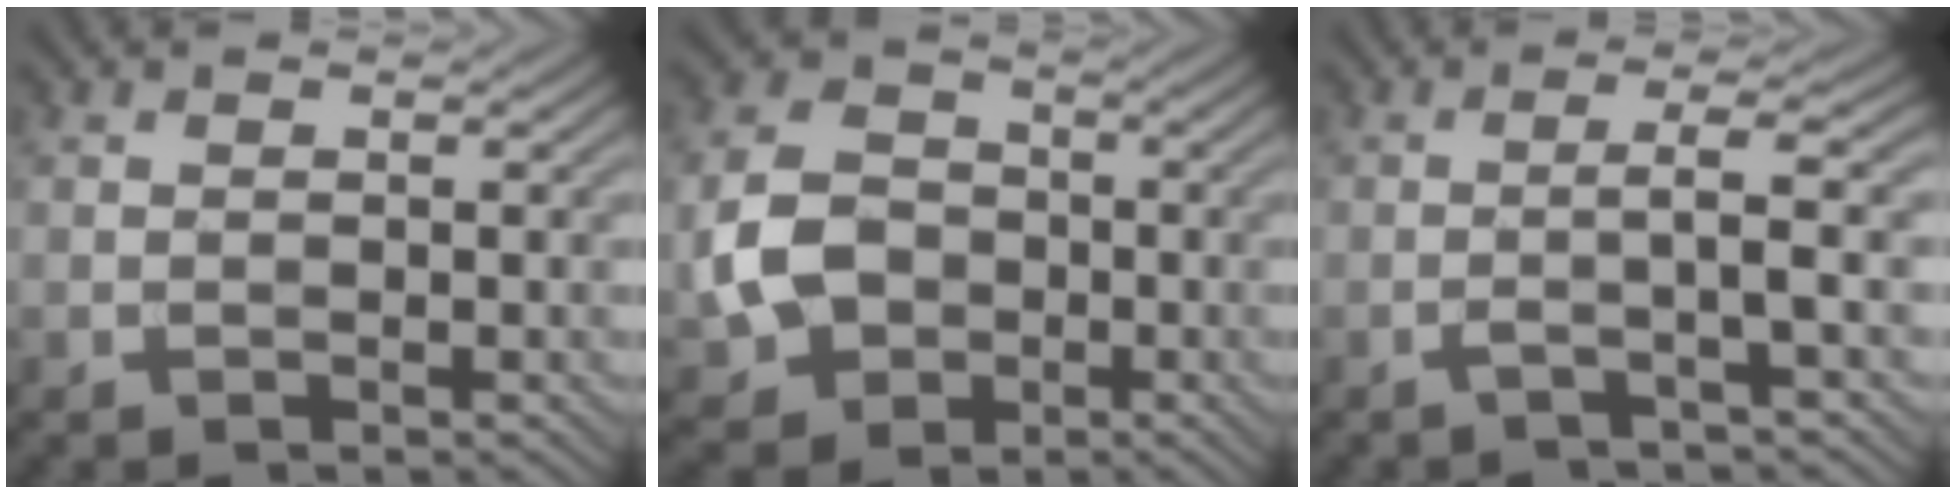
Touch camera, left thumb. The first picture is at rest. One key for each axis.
{"total": 7.7, "fx": -1.8, "fy": 6.2, "fz": 4.1, "tx": -0.097, "ty": -0.007, "tz": -0.046}
{"total": 3.8, "fx": -0.8, "fy": 0.0, "fz": 3.7, "tx": -0.057, "ty": 0.016, "tz": -0.034}